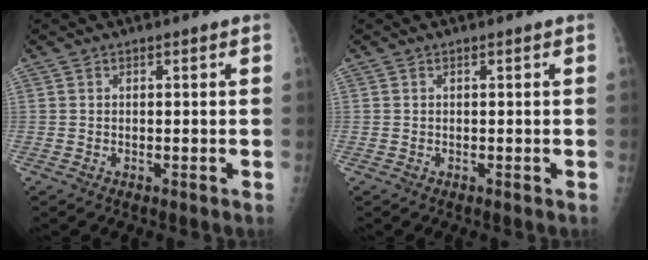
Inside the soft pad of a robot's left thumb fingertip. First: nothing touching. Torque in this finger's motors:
{"motor_torque": [0.01, 0.00, 0.00, 0.00, 0.00]}